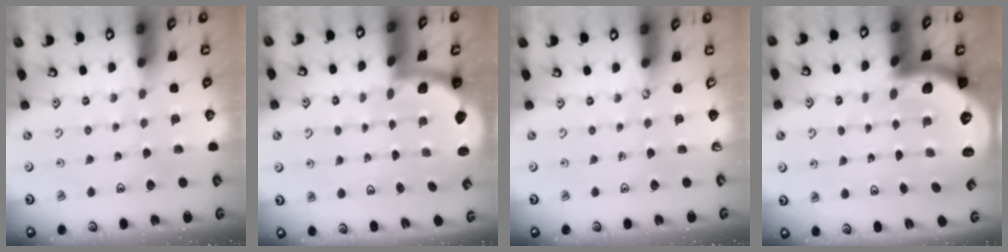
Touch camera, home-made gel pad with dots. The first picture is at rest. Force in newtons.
{"total": 2.0, "press": 2.0, "slide": 0.5}
{"total": 0.0}
{"total": 5.5, "press": 5.5, "slide": 0.8}